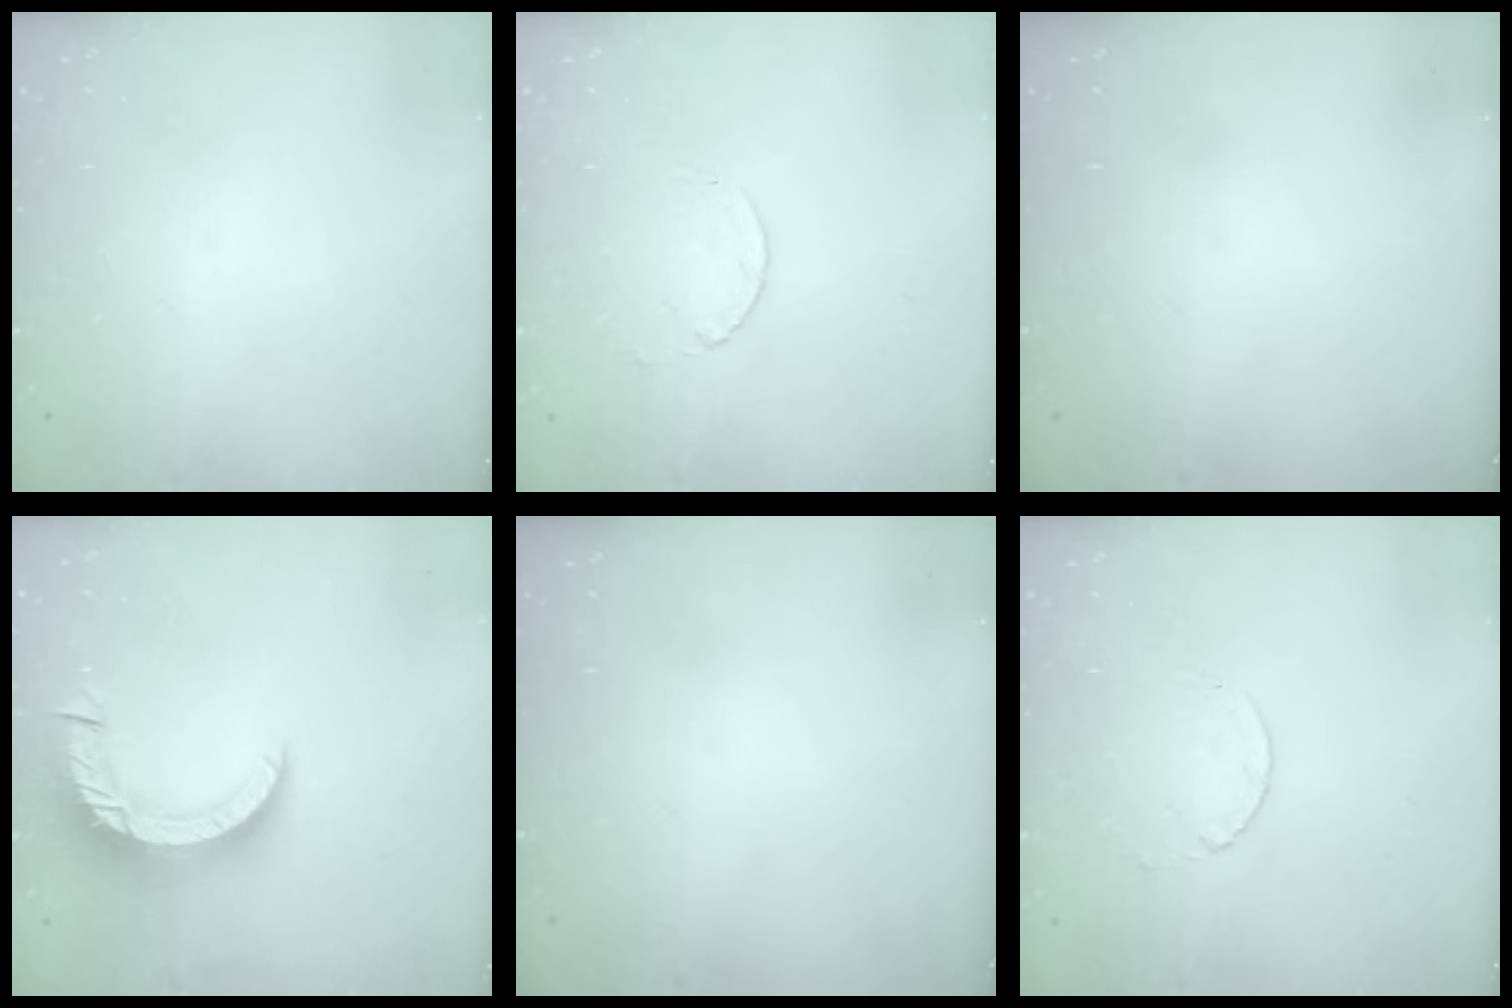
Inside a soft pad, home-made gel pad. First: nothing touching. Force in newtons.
{"total": 2.3, "press": 2.3, "slide": 0.3}
{"total": 0.0}
{"total": 11.4, "press": 11.3, "slide": 1.1}
{"total": 0.0}
{"total": 2.3, "press": 2.3, "slide": 0.3}